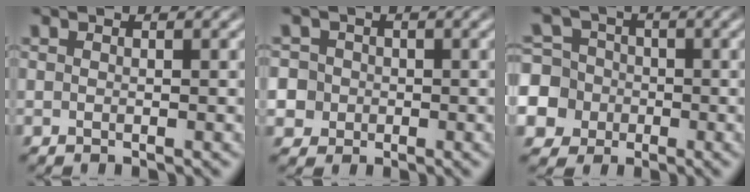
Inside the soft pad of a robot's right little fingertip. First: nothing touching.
{"total": 5.9, "force": [-1.1, 5.6, 1.8], "torque": [-0.056, -0.026, -0.016]}
{"total": 12.2, "force": [-2.7, 11.4, 3.3], "torque": [-0.102, -0.062, -0.046]}